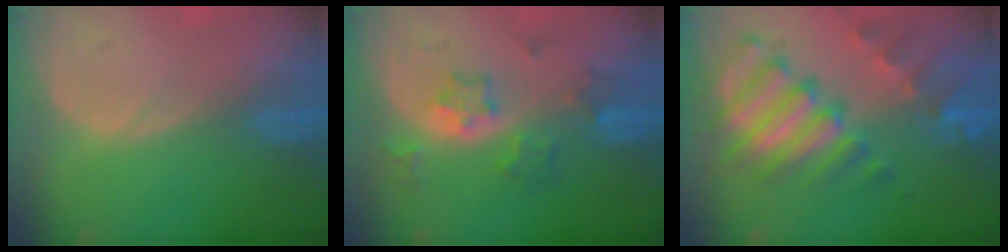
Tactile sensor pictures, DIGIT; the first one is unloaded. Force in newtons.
{"total": 5.7, "press": 5.3, "slide": 2.3}
{"total": 11.7, "press": 10.0, "slide": 6.0}